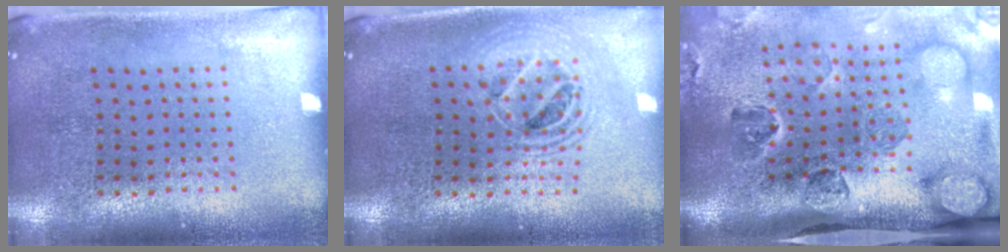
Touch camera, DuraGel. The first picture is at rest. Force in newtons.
{"total": 1.8, "press": 1.5, "slide": 1.0}
{"total": 4.9, "press": 3.6, "slide": 3.4}